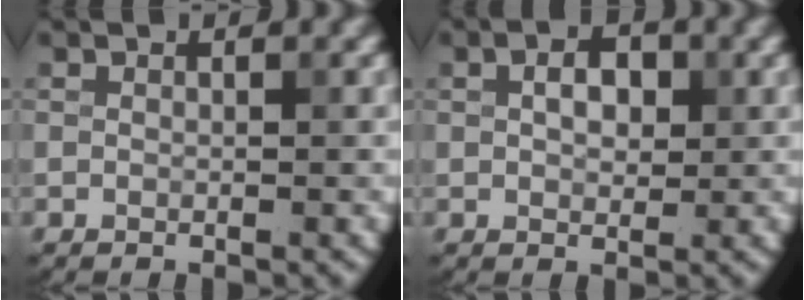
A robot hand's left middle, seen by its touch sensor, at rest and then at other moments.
{"total": 2.6, "force": [0.5, 1.7, 1.9], "torque": [-0.034, 0.003, 0.007]}